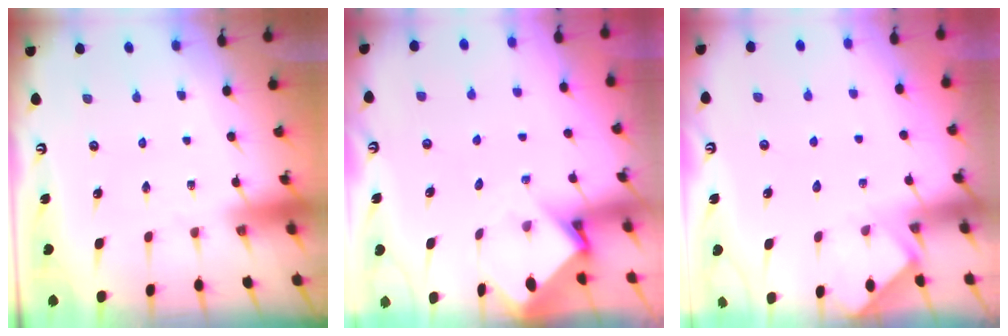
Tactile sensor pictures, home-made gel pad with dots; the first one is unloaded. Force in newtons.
{"total": 3.6, "press": 3.6, "slide": 0.2}
{"total": 2.6, "press": 2.6, "slide": 0.4}